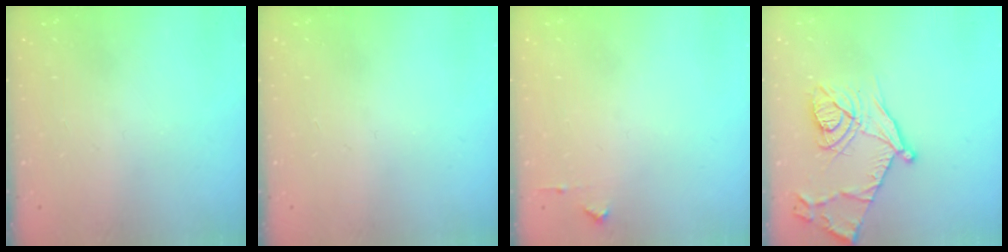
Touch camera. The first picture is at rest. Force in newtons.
{"total": 0.0}
{"total": 5.1, "press": 5.0, "slide": 0.8}
{"total": 16.2, "press": 16.2, "slide": 1.4}